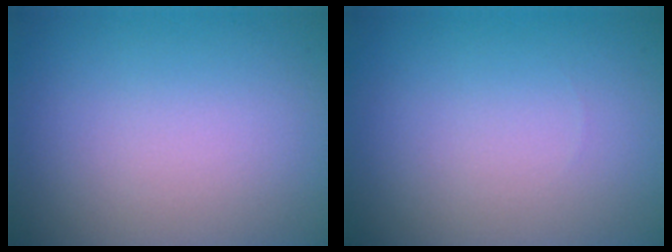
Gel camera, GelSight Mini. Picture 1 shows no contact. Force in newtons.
{"total": 0.0}